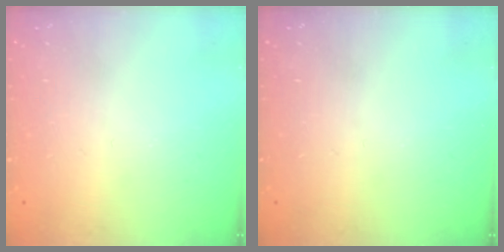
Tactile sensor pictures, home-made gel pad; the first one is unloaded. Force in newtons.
{"total": 0.0}